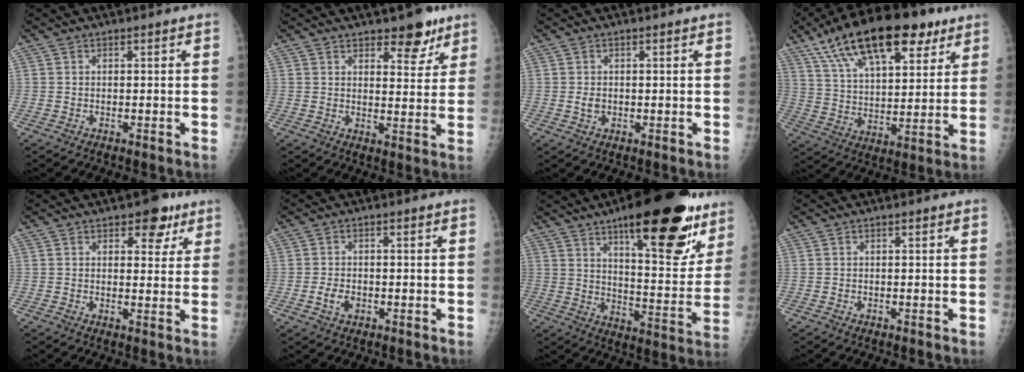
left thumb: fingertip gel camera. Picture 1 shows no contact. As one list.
[{"total": 7.2, "force": [5.0, 3.2, 4.1], "torque": [-0.025, -0.030, 0.067]}, {"total": 1.7, "force": [-0.1, 1.3, 1.1], "torque": [-0.015, 0.000, 0.001]}, {"total": 23.1, "force": [13.5, 10.1, 15.8], "torque": [-0.240, -0.017, 0.230]}, {"total": 6.0, "force": [3.4, 3.4, 3.5], "torque": [-0.010, -0.012, 0.040]}, {"total": 3.0, "force": [-1.0, 2.0, 2.0], "torque": [-0.033, 0.005, -0.015]}, {"total": 25.8, "force": [15.5, 8.2, 18.9], "torque": [-0.223, -0.065, 0.225]}, {"total": 0.0}]